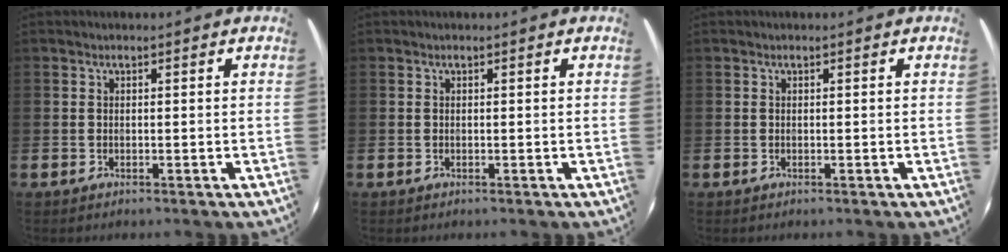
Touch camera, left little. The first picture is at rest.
{"total": 0.0}
{"total": 0.0}